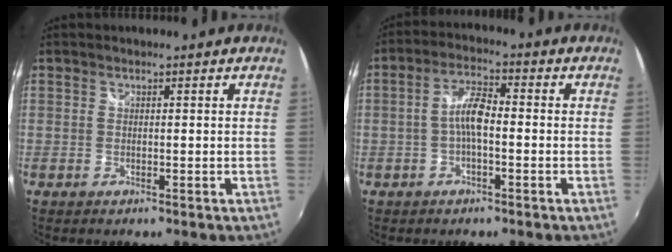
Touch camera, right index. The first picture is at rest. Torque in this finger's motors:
{"motor_torque": [0.97, -0.23, 0.53, 0.13]}